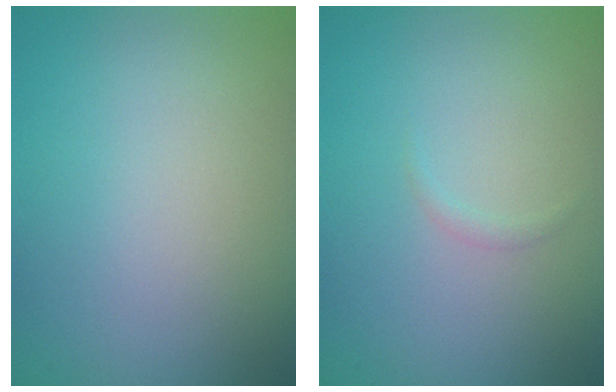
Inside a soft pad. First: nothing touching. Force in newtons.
{"total": 0.6, "press": 0.6, "slide": 0.1}